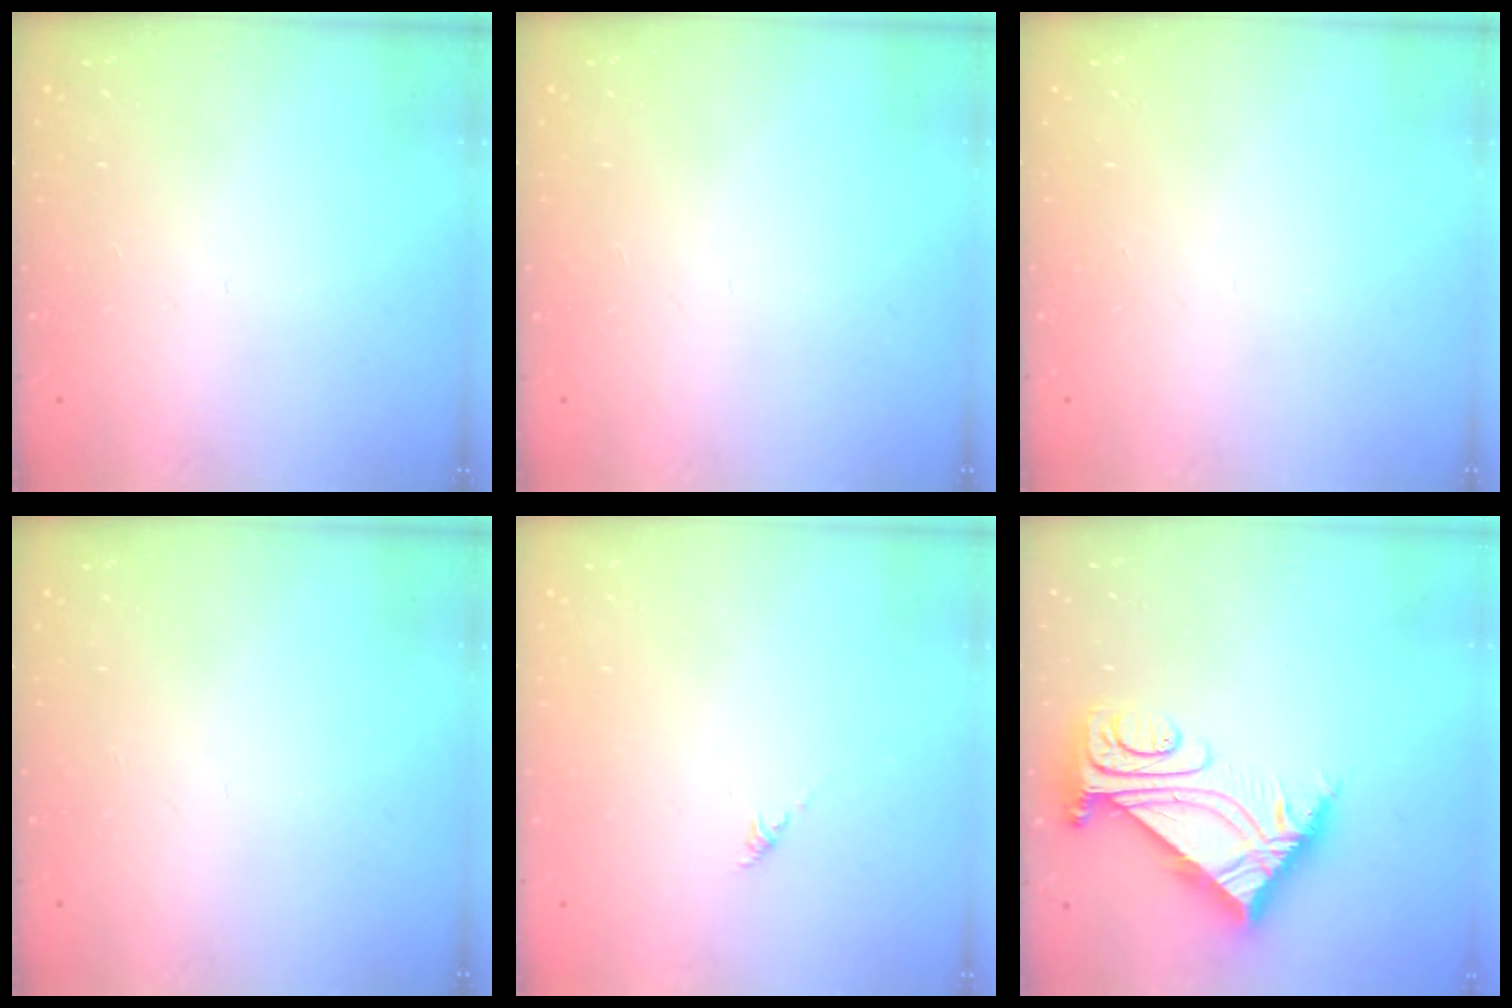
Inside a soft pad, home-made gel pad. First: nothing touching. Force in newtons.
{"total": 0.0}
{"total": 0.0}
{"total": 0.0}
{"total": 0.0}
{"total": 8.9, "press": 8.8, "slide": 1.1}